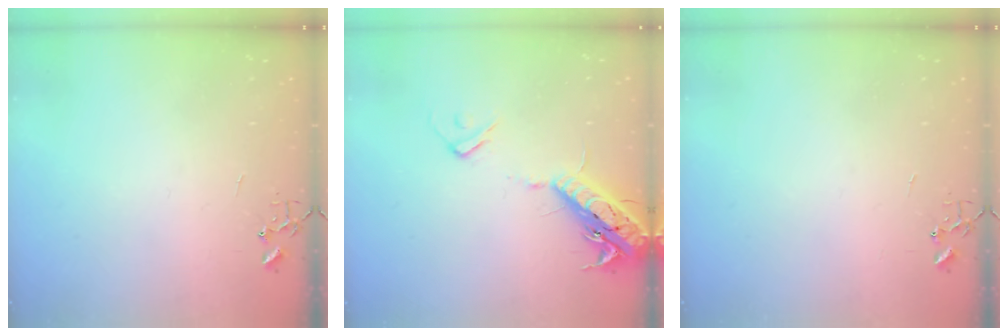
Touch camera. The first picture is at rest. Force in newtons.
{"total": 17.1, "press": 16.7, "slide": 3.7}
{"total": 0.0}